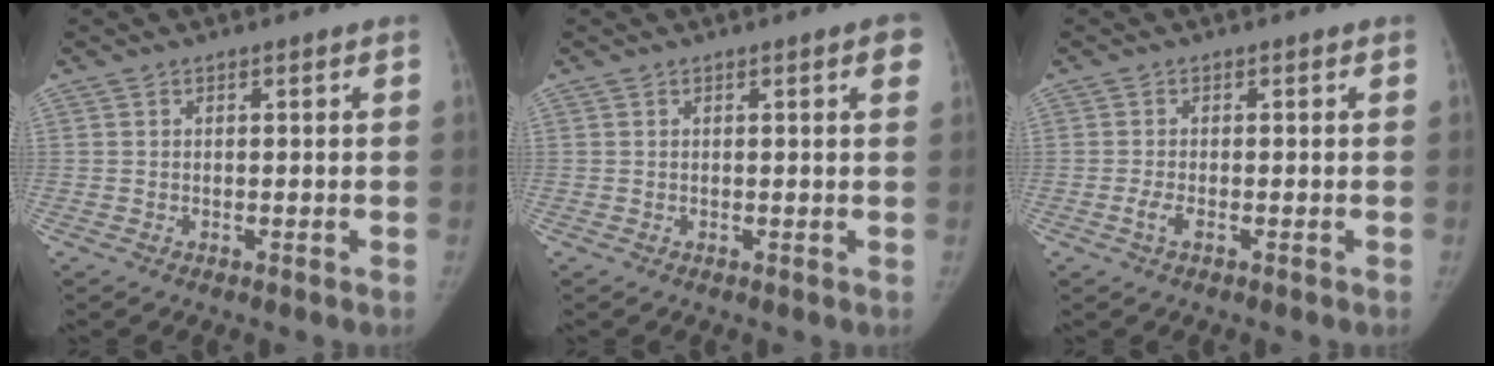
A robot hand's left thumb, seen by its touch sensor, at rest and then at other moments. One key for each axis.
{"total": 2.1, "fx": 0.9, "fy": 0.4, "fz": 1.8, "tx": -0.017, "ty": 0.001, "tz": 0.008}
{"total": 1.7, "fx": -0.8, "fy": 0.5, "fz": 1.4, "tx": -0.035, "ty": 0.003, "tz": -0.018}